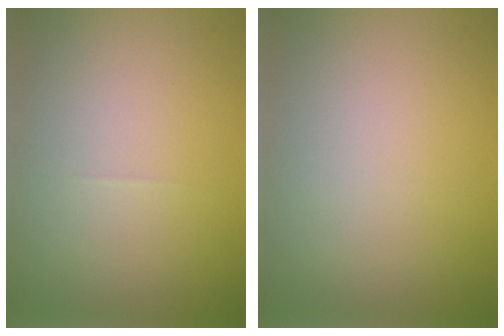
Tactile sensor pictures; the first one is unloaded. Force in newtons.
{"total": 0.0}